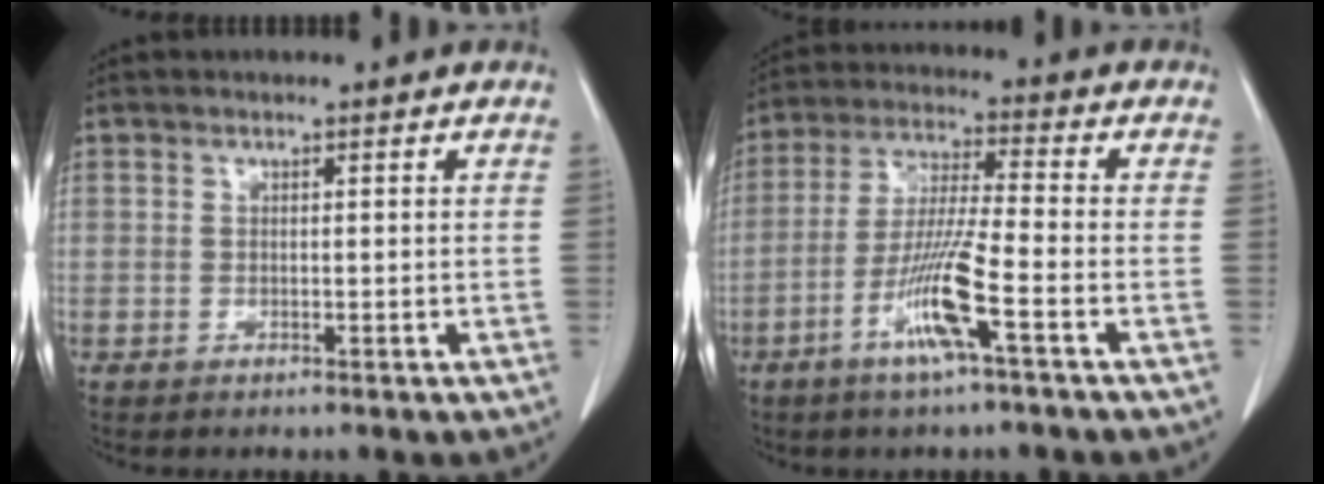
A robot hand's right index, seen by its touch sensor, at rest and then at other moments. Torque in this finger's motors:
{"motor_torque": [0.68, -0.56, 0.25, 0.15]}